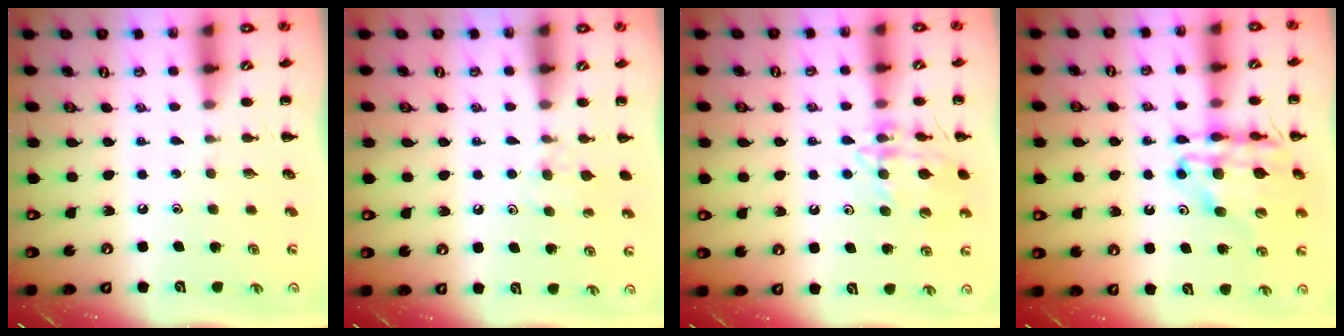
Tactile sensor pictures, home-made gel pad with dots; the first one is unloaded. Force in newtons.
{"total": 5.7, "press": 5.4, "slide": 2.0}
{"total": 14.2, "press": 14.2, "slide": 1.2}
{"total": 15.9, "press": 15.3, "slide": 4.0}